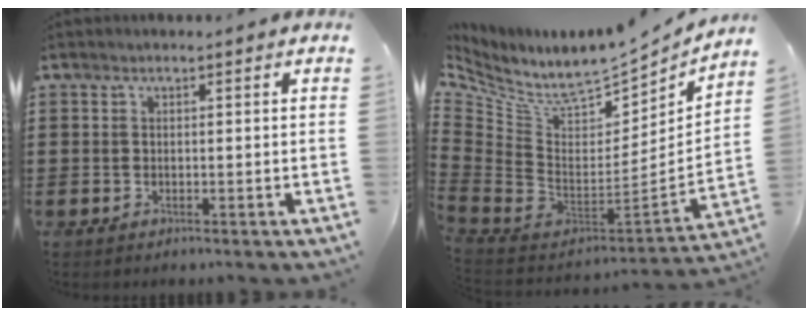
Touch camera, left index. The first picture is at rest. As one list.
[{"total": 7.4, "force": [5.7, 2.7, 3.9], "torque": [-0.115, -0.066, 0.096]}]